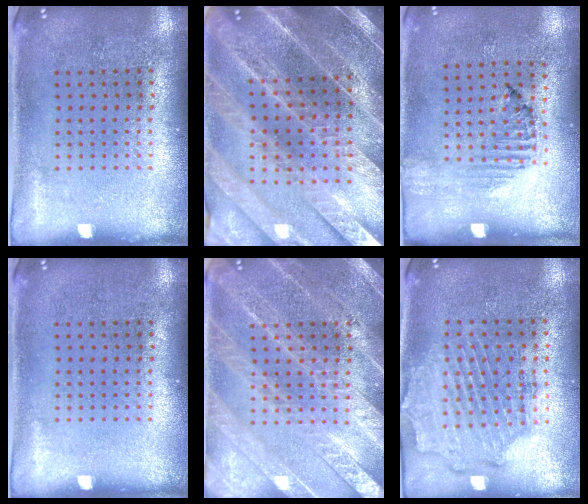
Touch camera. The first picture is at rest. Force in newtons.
{"total": 3.9, "press": 3.6, "slide": 1.5}
{"total": 1.2, "press": 1.1, "slide": 0.4}
{"total": 0.0}
{"total": 3.3, "press": 3.2, "slide": 0.6}
{"total": 1.8, "press": 1.6, "slide": 0.9}